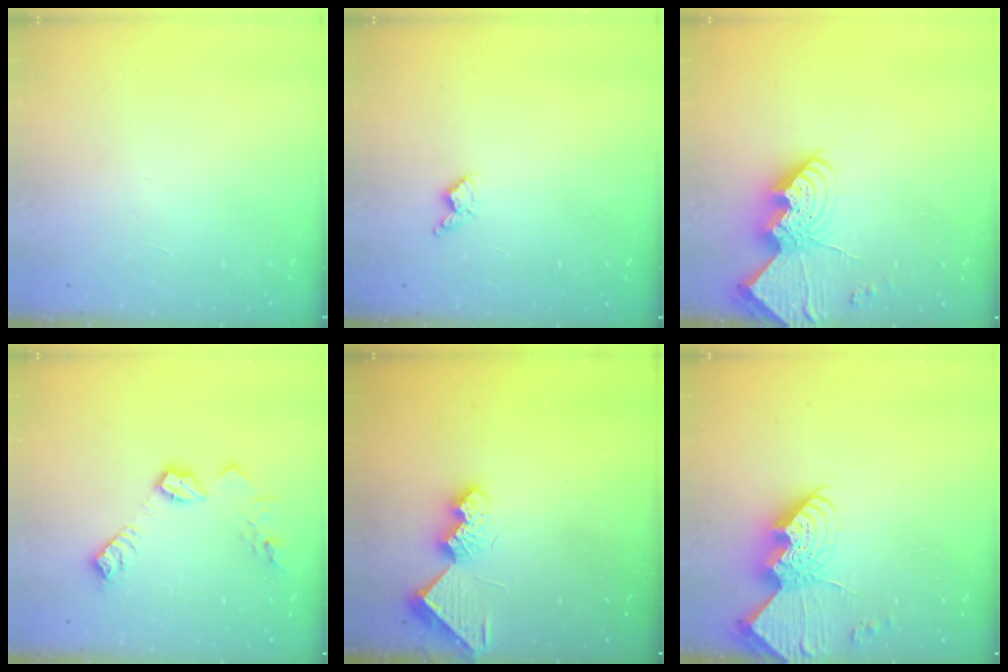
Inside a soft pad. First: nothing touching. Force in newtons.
{"total": 4.0, "press": 3.9, "slide": 0.8}
{"total": 14.7, "press": 14.6, "slide": 1.4}
{"total": 11.3, "press": 11.3, "slide": 0.6}
{"total": 8.9, "press": 8.9, "slide": 0.4}
{"total": 14.9, "press": 14.9, "slide": 1.2}